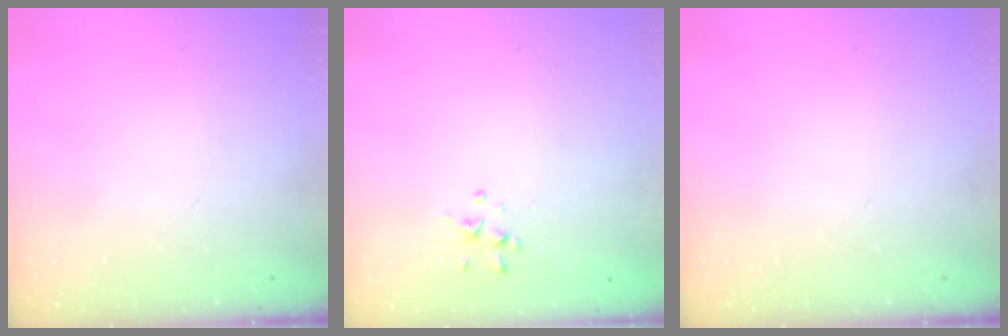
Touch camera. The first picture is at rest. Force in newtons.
{"total": 0.6, "press": 0.4, "slide": 0.5}
{"total": 0.0}